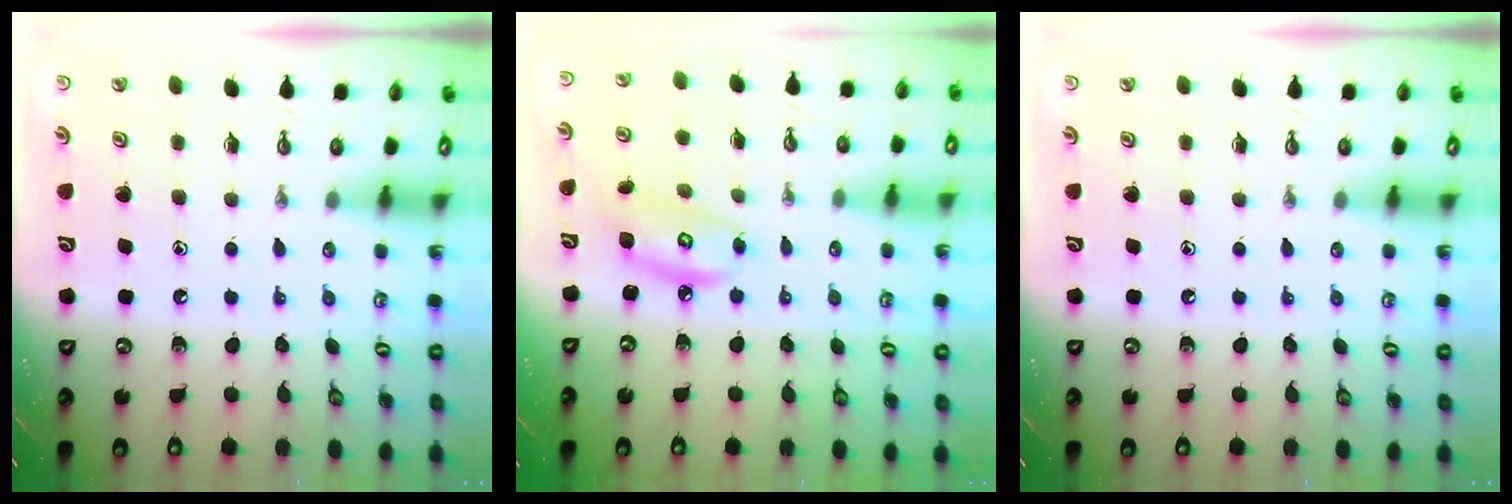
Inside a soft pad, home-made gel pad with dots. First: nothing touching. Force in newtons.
{"total": 6.9, "press": 6.9, "slide": 0.3}
{"total": 0.0}